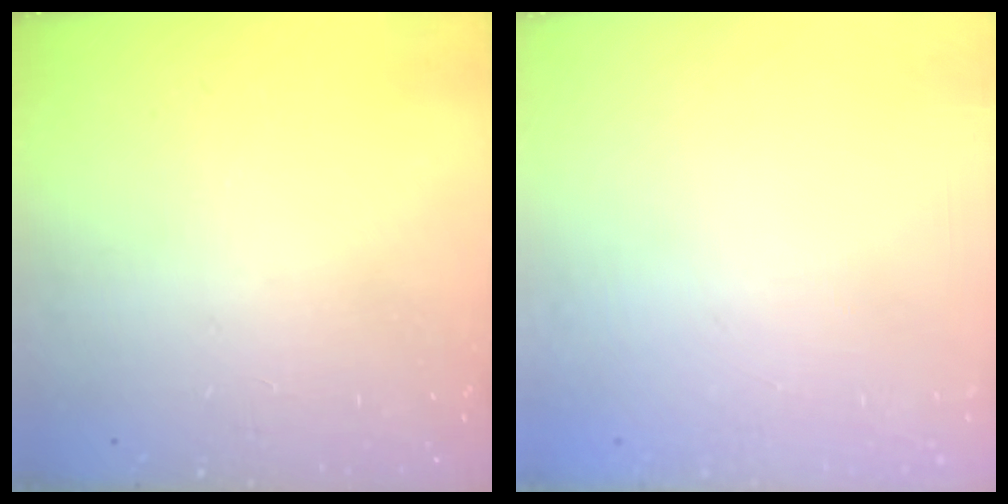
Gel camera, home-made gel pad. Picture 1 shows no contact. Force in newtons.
{"total": 2.7, "press": 2.6, "slide": 0.8}